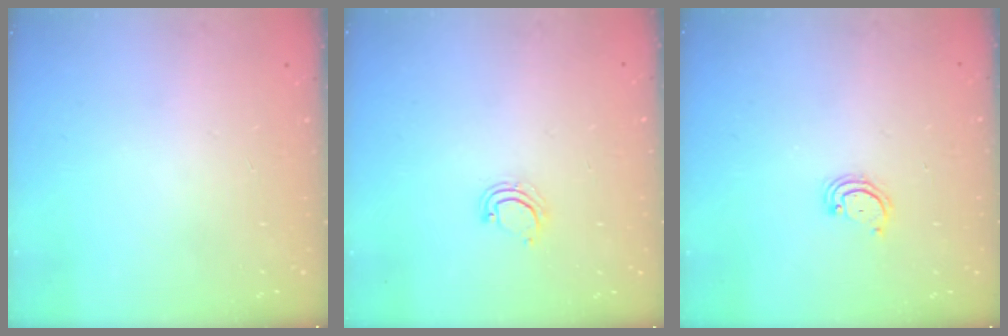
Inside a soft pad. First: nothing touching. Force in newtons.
{"total": 2.2, "press": 2.2, "slide": 0.1}
{"total": 3.3, "press": 3.3, "slide": 0.5}